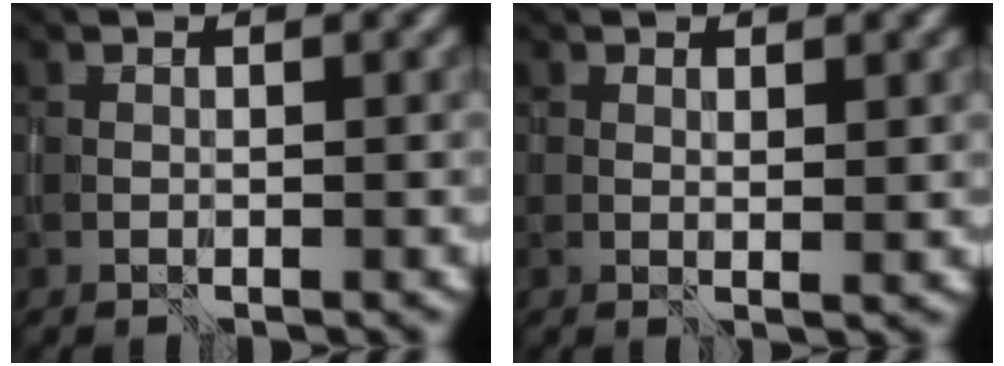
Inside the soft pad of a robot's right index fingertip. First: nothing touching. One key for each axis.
{"total": 1.2, "fx": 0.8, "fy": 0.2, "fz": 0.9, "tx": -0.011, "ty": -0.004, "tz": 0.015}